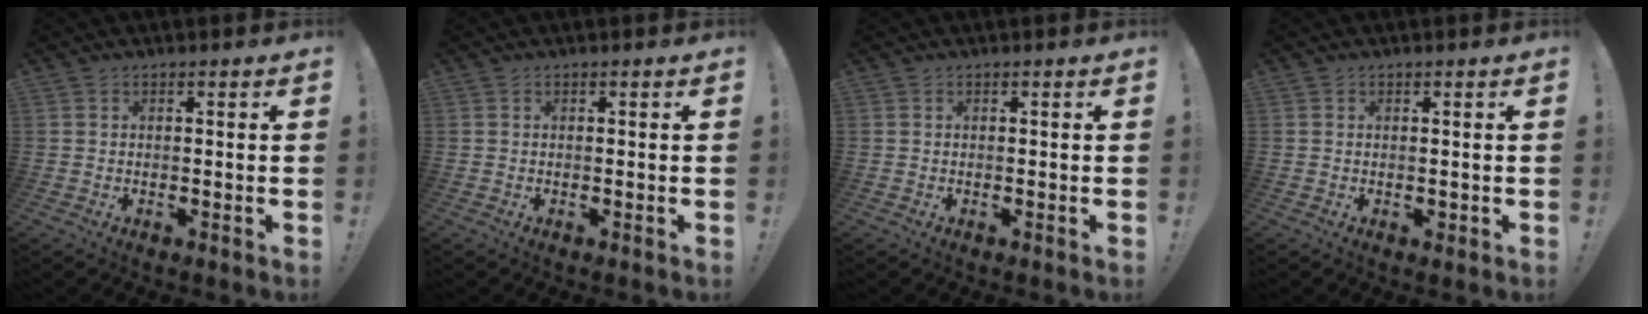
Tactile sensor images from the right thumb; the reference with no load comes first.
{"total": 0.0}
{"total": 0.0}
{"total": 0.9, "force": [-0.1, 0.8, 0.4], "torque": [-0.006, 0.002, -0.001]}